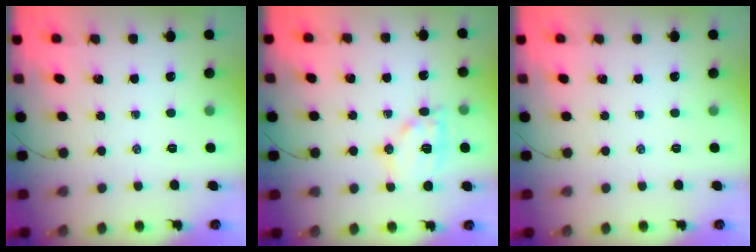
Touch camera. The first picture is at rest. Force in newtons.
{"total": 11.3, "press": 11.3, "slide": 0.9}
{"total": 0.0}